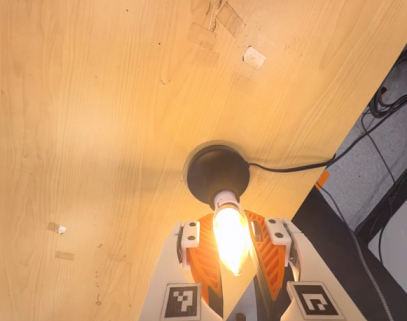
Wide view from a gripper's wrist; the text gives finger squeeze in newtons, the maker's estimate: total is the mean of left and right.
{"total": 16.2, "left": 14.4, "right": 18.0}